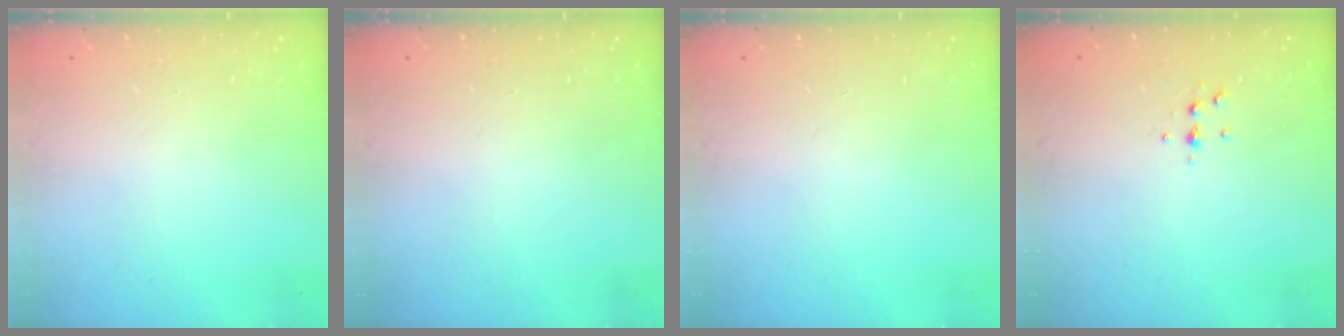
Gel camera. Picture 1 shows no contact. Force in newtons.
{"total": 0.0}
{"total": 0.0}
{"total": 4.7, "press": 4.6, "slide": 1.0}